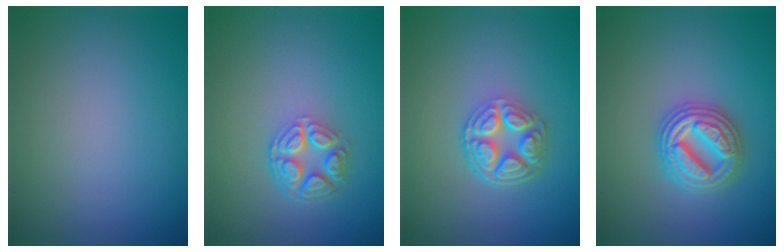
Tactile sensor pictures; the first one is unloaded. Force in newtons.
{"total": 4.2, "press": 3.1, "slide": 2.8}
{"total": 5.2, "press": 3.8, "slide": 3.6}
{"total": 4.8, "press": 4.8, "slide": 0.8}